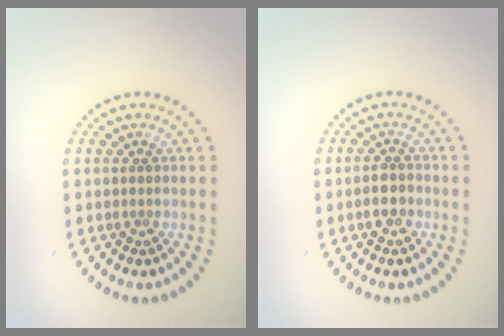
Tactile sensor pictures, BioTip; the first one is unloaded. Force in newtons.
{"total": 2.1, "press": 2.0, "slide": 0.7}